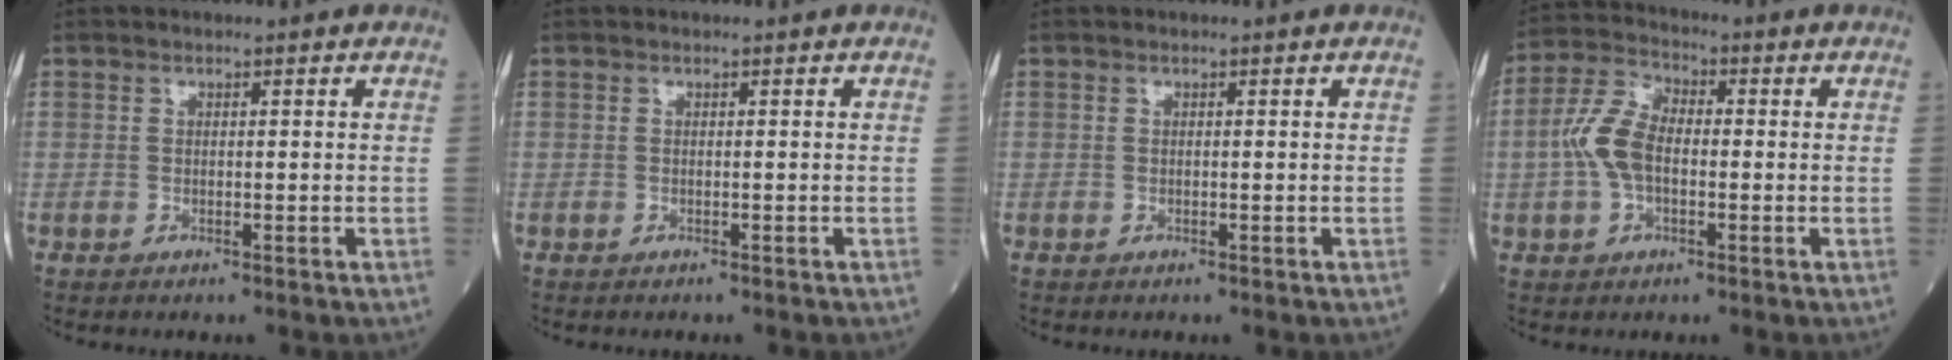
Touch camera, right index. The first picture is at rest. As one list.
[{"total": 0.0}, {"total": 0.0}, {"total": 7.4, "force": [-0.8, 4.0, 6.2], "torque": [-0.147, 0.022, -0.021]}]